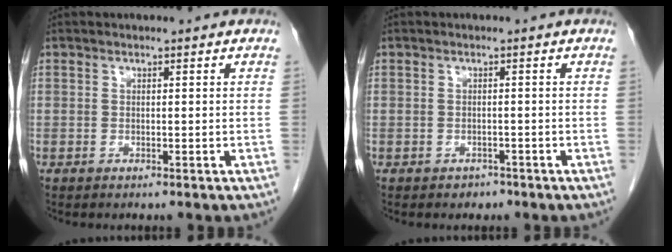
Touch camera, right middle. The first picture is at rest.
{"total": 1.3, "force": [-1.0, 0.9, 0.1], "torque": [-0.005, 0.002, -0.014]}